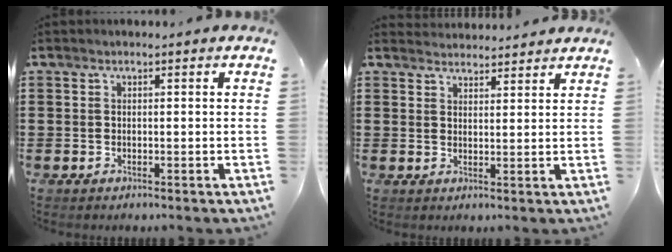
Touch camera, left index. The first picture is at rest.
{"total": 2.5, "force": [2.5, 0.1, -0.3], "torque": [-0.001, -0.007, 0.049]}